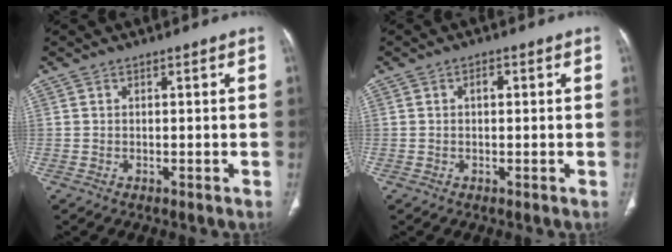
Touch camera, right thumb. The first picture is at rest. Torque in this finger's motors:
{"motor_torque": [-0.02, 0.72, 0.15, -0.17, -0.01]}